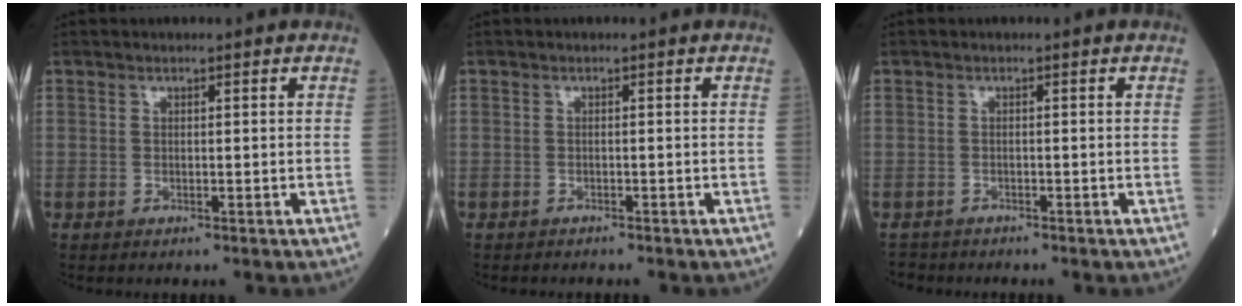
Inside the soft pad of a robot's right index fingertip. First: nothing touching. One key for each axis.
{"total": 1.2, "fx": -1.1, "fy": 0.3, "fz": 0.3, "tx": -0.011, "ty": -0.002, "tz": -0.015}
{"total": 2.1, "fx": -1.8, "fy": 0.8, "fz": -0.6, "tx": 0.001, "ty": -0.003, "tz": -0.035}